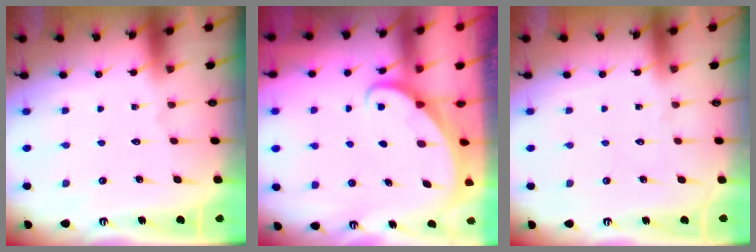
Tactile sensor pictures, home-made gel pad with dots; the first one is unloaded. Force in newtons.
{"total": 1.7, "press": 1.7, "slide": 0.1}
{"total": 0.0}